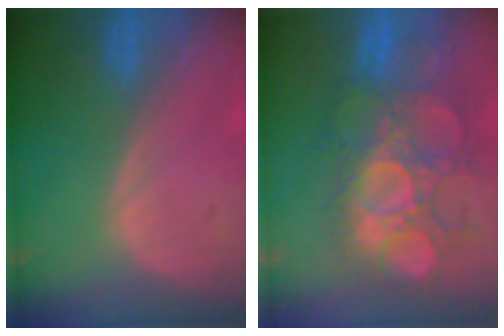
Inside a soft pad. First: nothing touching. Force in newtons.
{"total": 11.2, "press": 10.8, "slide": 3.1}